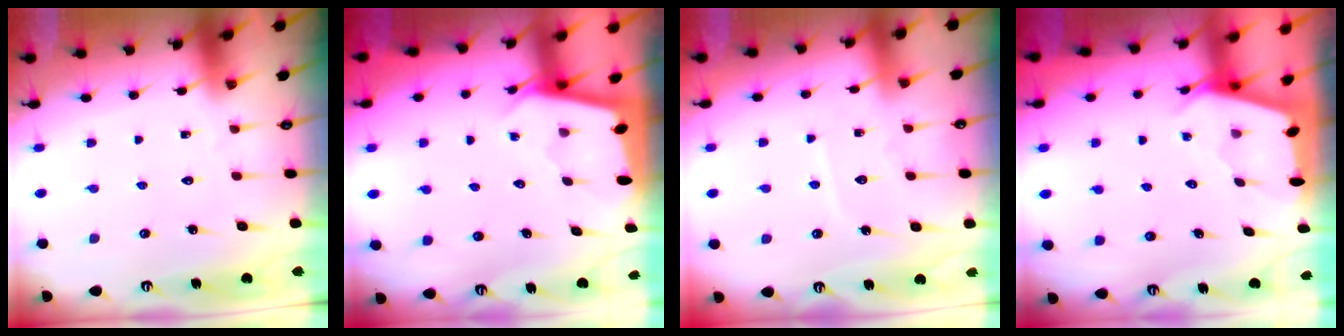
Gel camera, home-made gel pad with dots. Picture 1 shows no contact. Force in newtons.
{"total": 2.0, "press": 2.0, "slide": 0.2}
{"total": 6.1, "press": 6.0, "slide": 0.6}
{"total": 2.4, "press": 2.4, "slide": 0.2}